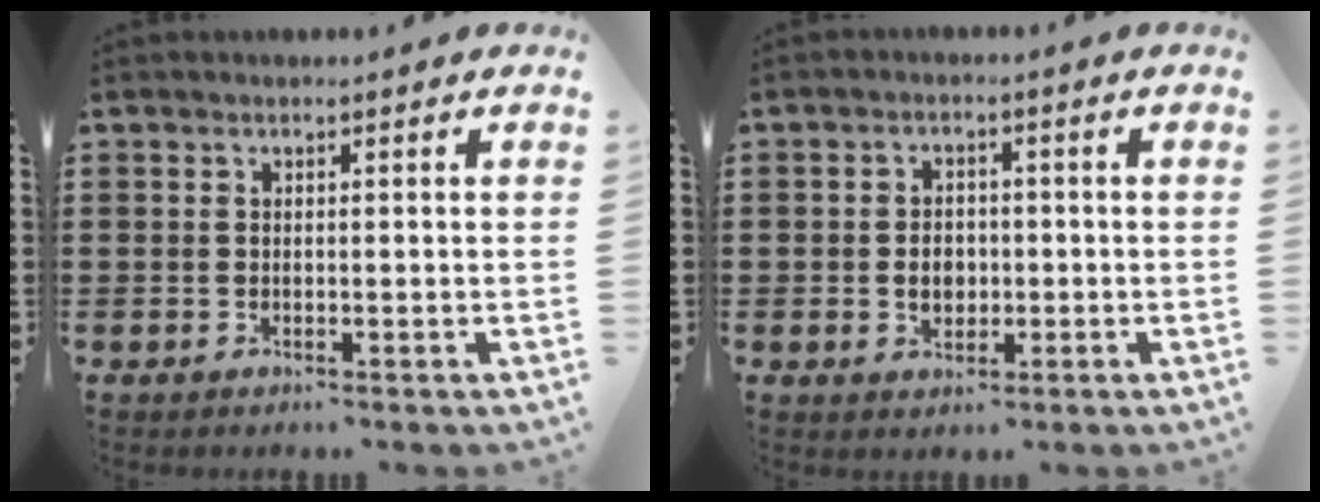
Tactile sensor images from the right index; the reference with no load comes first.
{"total": 3.3, "force": [-0.4, 2.5, 2.1], "torque": [-0.038, 0.002, -0.011]}